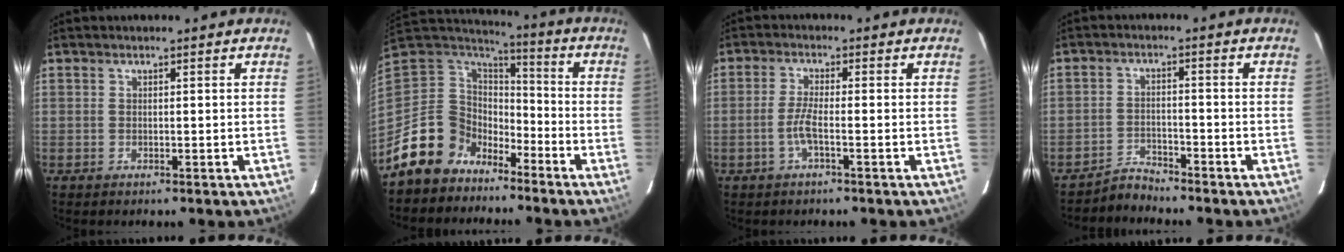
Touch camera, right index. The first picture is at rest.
{"total": 12.9, "force": [-9.0, 9.0, 2.3], "torque": [-0.078, 0.030, -0.161]}
{"total": 3.4, "force": [-1.5, 0.1, 3.1], "torque": [-0.071, 0.000, -0.031]}
{"total": 3.5, "force": [-3.5, 0.4, -0.5], "torque": [0.002, 0.009, -0.064]}